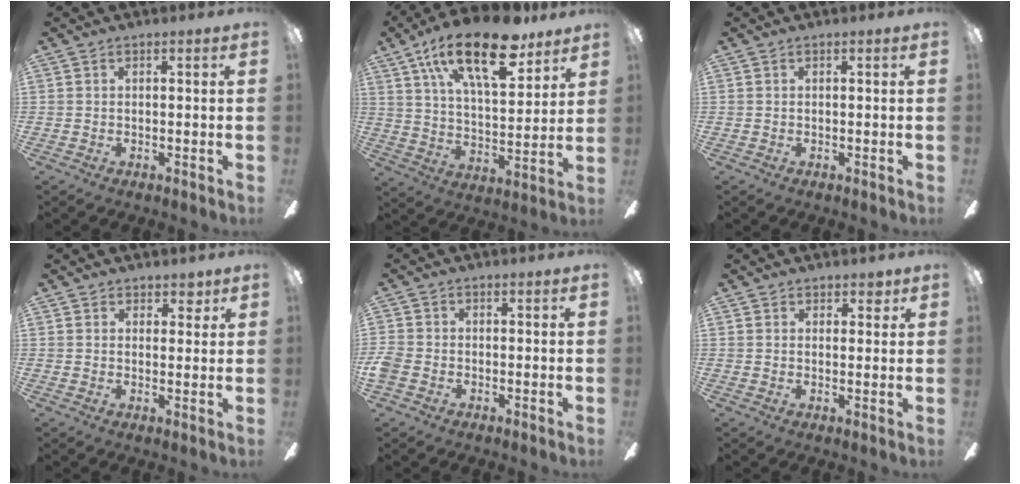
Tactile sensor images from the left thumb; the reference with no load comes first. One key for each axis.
{"total": 21.9, "fx": 13.9, "fy": 8.8, "fz": 14.3, "tx": -0.235, "ty": -0.067, "tz": 0.235}
{"total": 0.0}
{"total": 3.4, "fx": 2.4, "fy": 2.2, "fz": 0.7, "tx": 0.005, "ty": -0.006, "tz": 0.040}
{"total": 2.8, "fx": -1.1, "fy": 2.2, "fz": 1.5, "tx": -0.029, "ty": 0.005, "tz": -0.019}
{"total": 2.7, "fx": 2.0, "fy": 1.6, "fz": 0.6, "tx": 0.000, "ty": -0.003, "tz": 0.034}